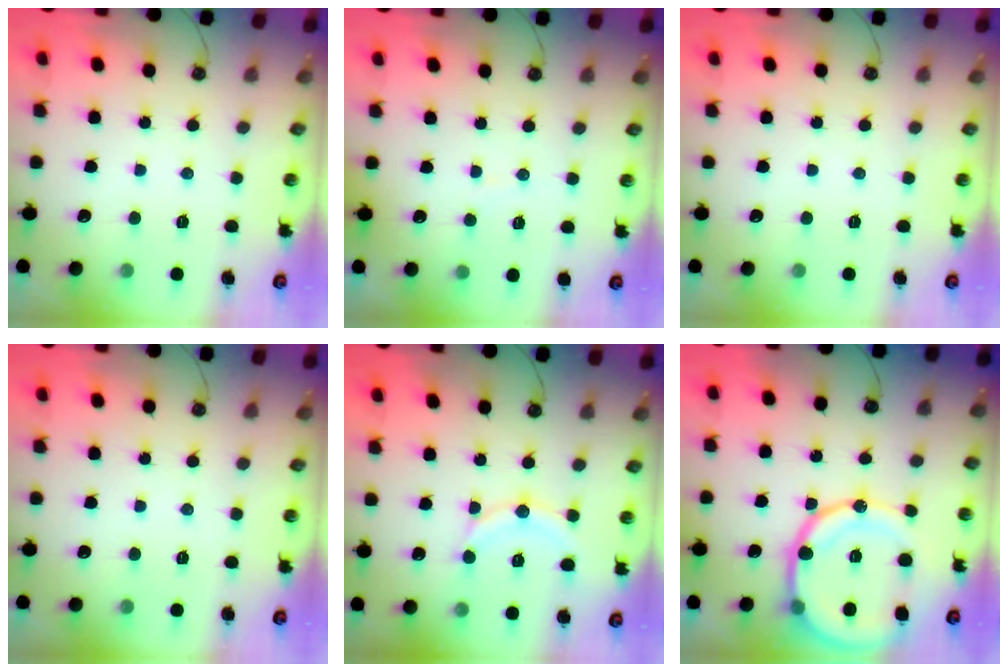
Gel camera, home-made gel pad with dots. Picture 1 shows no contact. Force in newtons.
{"total": 1.8, "press": 1.8, "slide": 0.1}
{"total": 0.0}
{"total": 0.0}
{"total": 11.8, "press": 11.8, "slide": 1.0}
{"total": 18.8, "press": 18.5, "slide": 3.4}